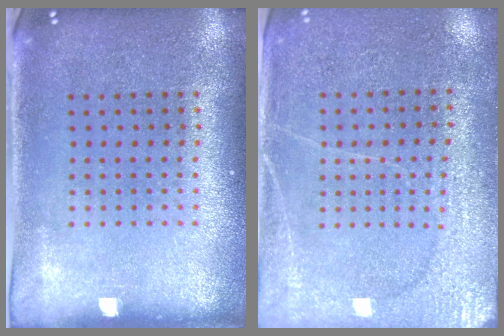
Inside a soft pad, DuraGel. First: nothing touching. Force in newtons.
{"total": 2.8, "press": 2.7, "slide": 0.8}